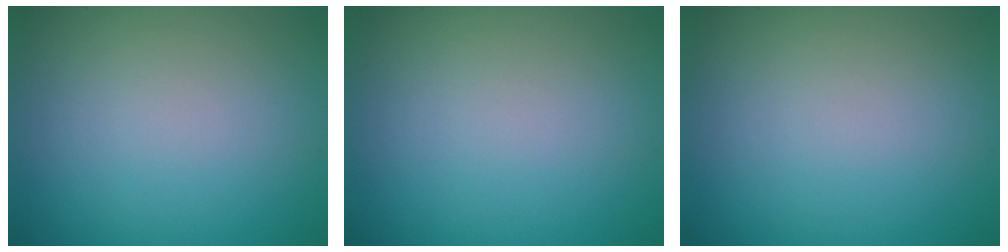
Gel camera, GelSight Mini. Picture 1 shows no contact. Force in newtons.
{"total": 0.0}
{"total": 0.0}